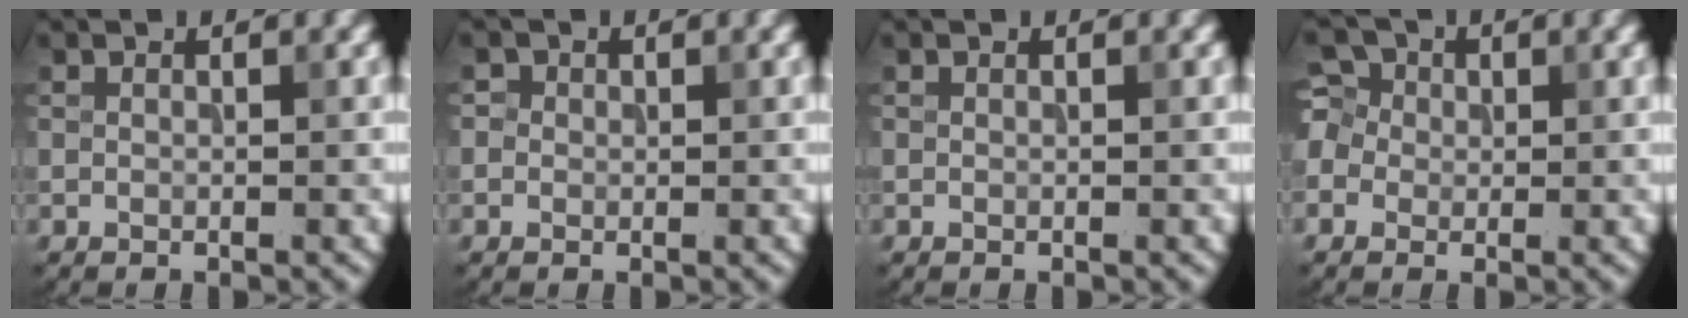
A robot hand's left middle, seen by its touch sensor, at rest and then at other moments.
{"total": 1.1, "force": [0.4, 1.0, 0.3], "torque": [-0.001, -0.002, -0.003]}
{"total": 0.0}
{"total": 3.7, "force": [0.2, 3.4, 1.5], "torque": [-0.024, 0.025, -0.015]}